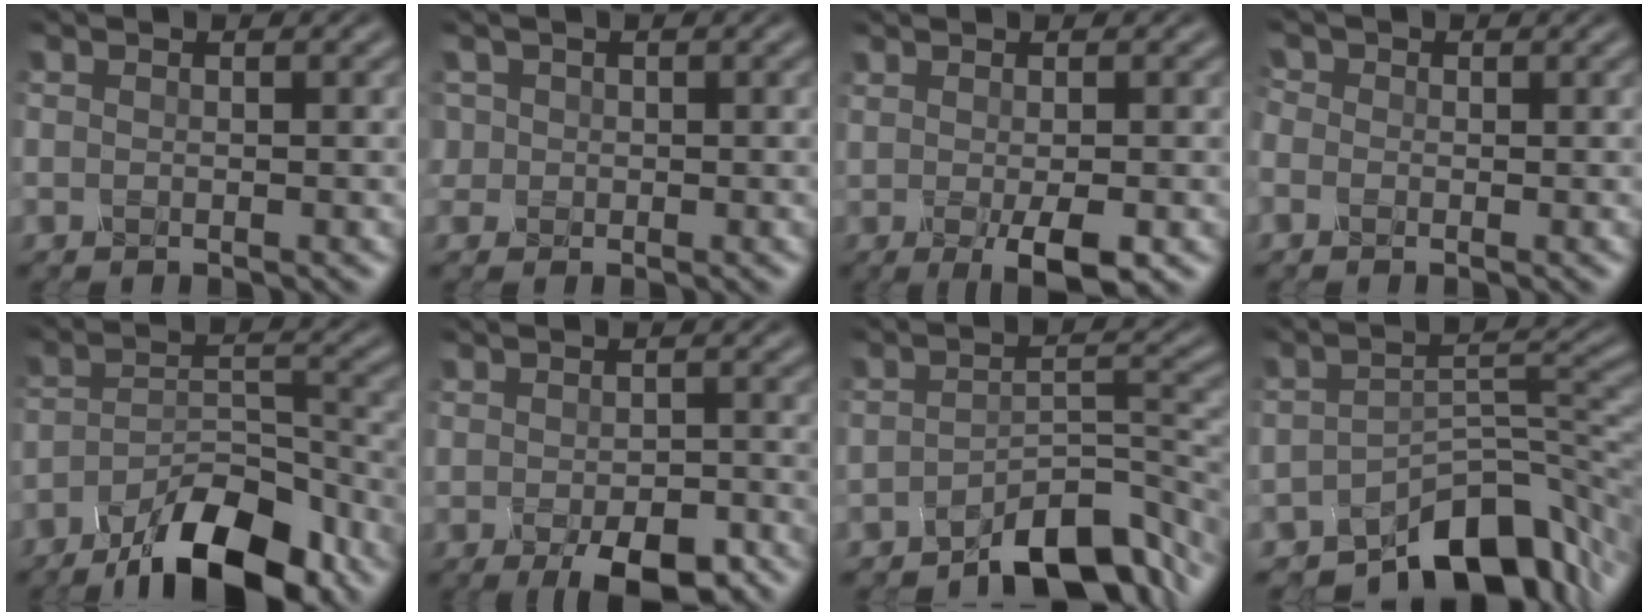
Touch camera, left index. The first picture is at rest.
{"total": 1.5, "force": [0.2, 1.5, 0.1], "torque": [-0.005, -0.003, 0.002]}
{"total": 3.5, "force": [-0.8, 0.8, 3.3], "torque": [-0.057, -0.008, -0.008]}
{"total": 1.7, "force": [0.1, 1.7, 0.4], "torque": [-0.012, 0.005, -0.009]}
{"total": 9.2, "force": [-6.6, 2.9, 5.7], "torque": [-0.089, -0.002, -0.113]}
{"total": 5.2, "force": [-2.7, 2.4, 3.8], "torque": [-0.053, -0.012, -0.033]}
{"total": 6.5, "force": [-4.9, 2.3, 3.6], "torque": [-0.049, 0.002, -0.083]}
{"total": 8.7, "force": [-6.5, 3.4, 4.6], "torque": [-0.045, -0.009, -0.112]}